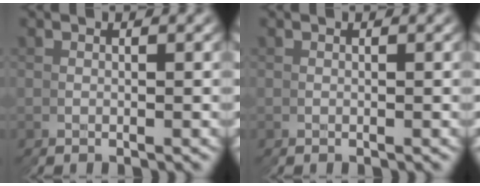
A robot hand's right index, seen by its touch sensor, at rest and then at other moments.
{"total": 0.0}